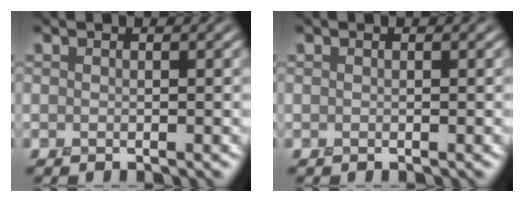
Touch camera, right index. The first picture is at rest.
{"total": 0.0}